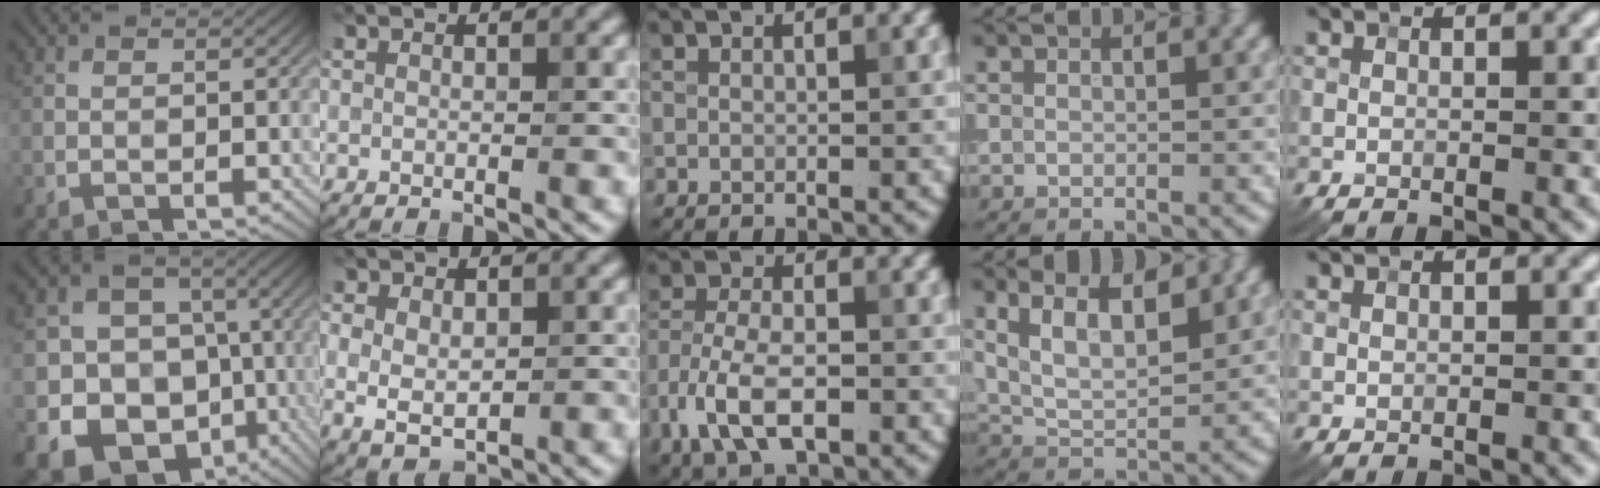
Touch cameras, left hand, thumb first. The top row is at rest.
{"thumb": {"total": 17.2, "force": [-6.0, 14.6, 6.7], "torque": [-0.148, -0.027, -0.106]}, "index": {"total": 3.3, "force": [0.2, 2.2, 2.5], "torque": [-0.042, -0.003, 0.007]}, "middle": {"total": 7.1, "force": [-3.4, 3.5, 5.1], "torque": [-0.103, -0.003, -0.073]}, "ring": {"total": 5.9, "force": [2.9, 2.6, 4.4], "torque": [-0.087, 0.003, 0.050]}}